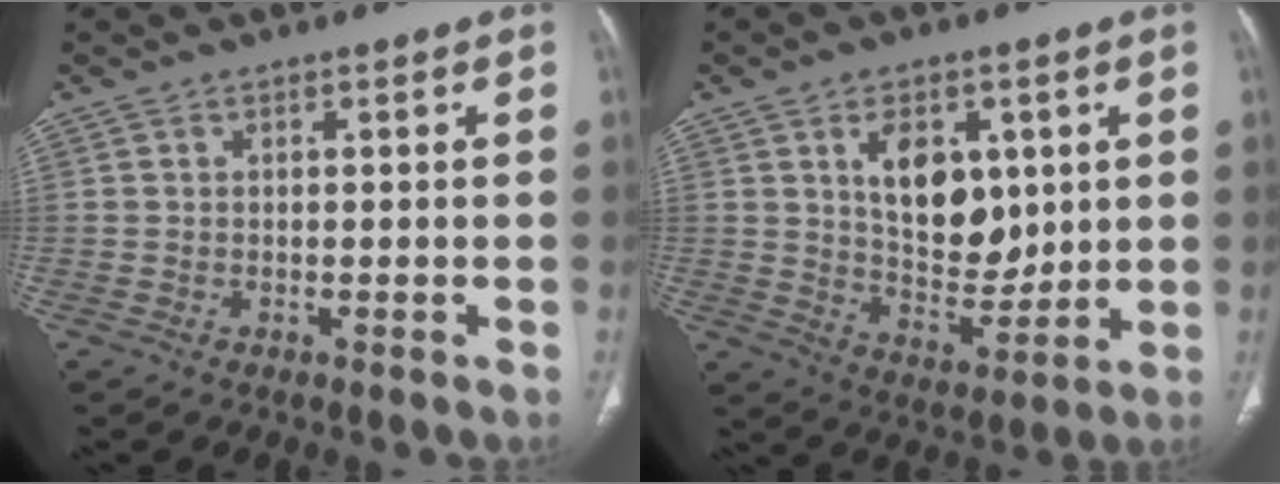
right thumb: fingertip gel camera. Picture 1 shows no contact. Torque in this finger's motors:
{"motor_torque": [2.62, 2.35, 1.23, -1.05, 0.08]}